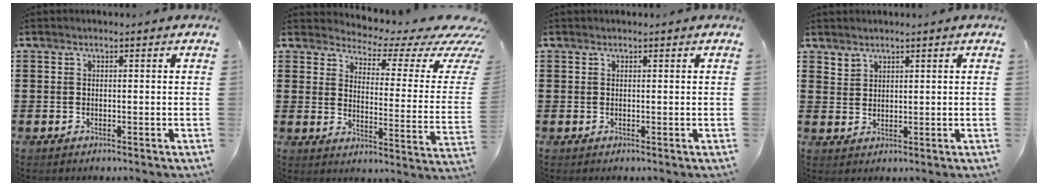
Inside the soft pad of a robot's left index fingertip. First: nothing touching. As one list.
[{"total": 4.6, "force": [3.7, 1.3, 2.4], "torque": [-0.043, -0.040, 0.056]}, {"total": 0.0}, {"total": 2.1, "force": [1.8, 1.0, 0.0], "torque": [-0.004, 0.001, 0.037]}]